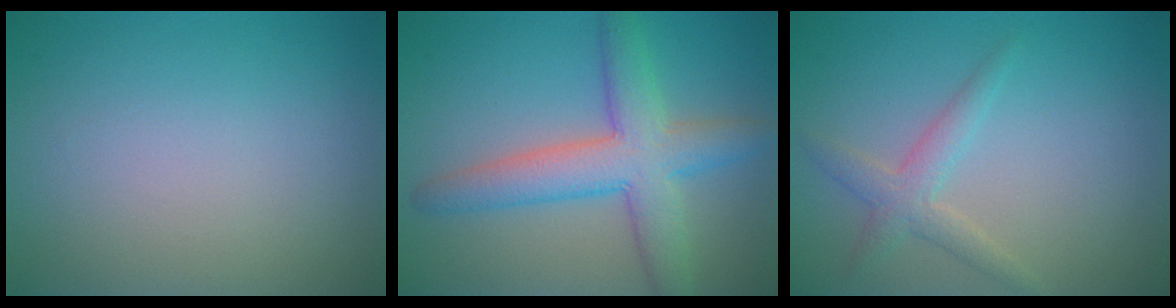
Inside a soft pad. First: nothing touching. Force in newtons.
{"total": 6.3, "press": 6.2, "slide": 0.4}
{"total": 2.4, "press": 2.4, "slide": 0.1}